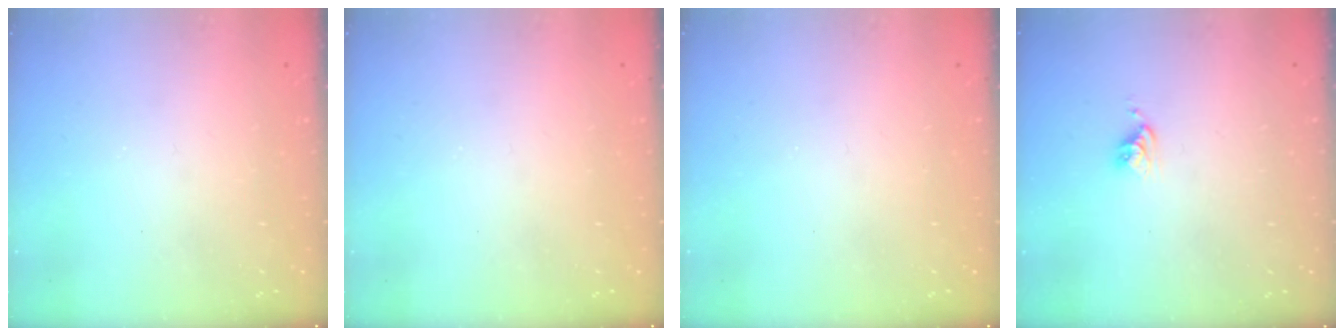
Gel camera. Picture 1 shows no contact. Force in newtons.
{"total": 0.0}
{"total": 0.0}
{"total": 3.9, "press": 3.9, "slide": 0.3}